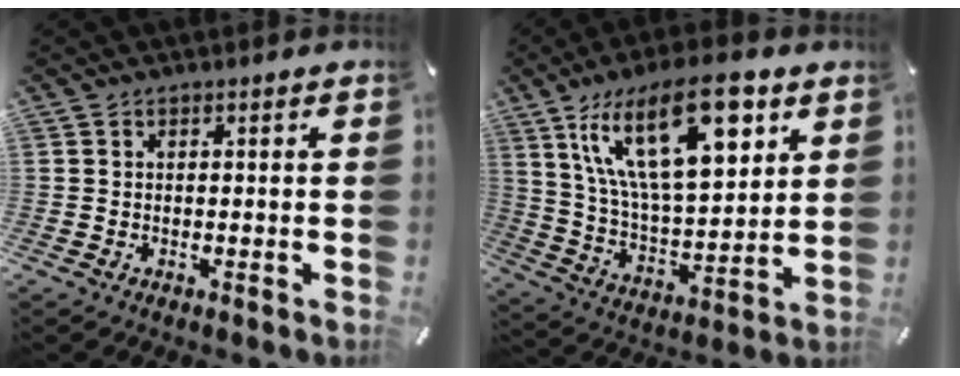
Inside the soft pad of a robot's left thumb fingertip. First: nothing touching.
{"total": 23.8, "force": [11.7, 10.5, 17.8], "torque": [-0.325, -0.044, 0.186]}